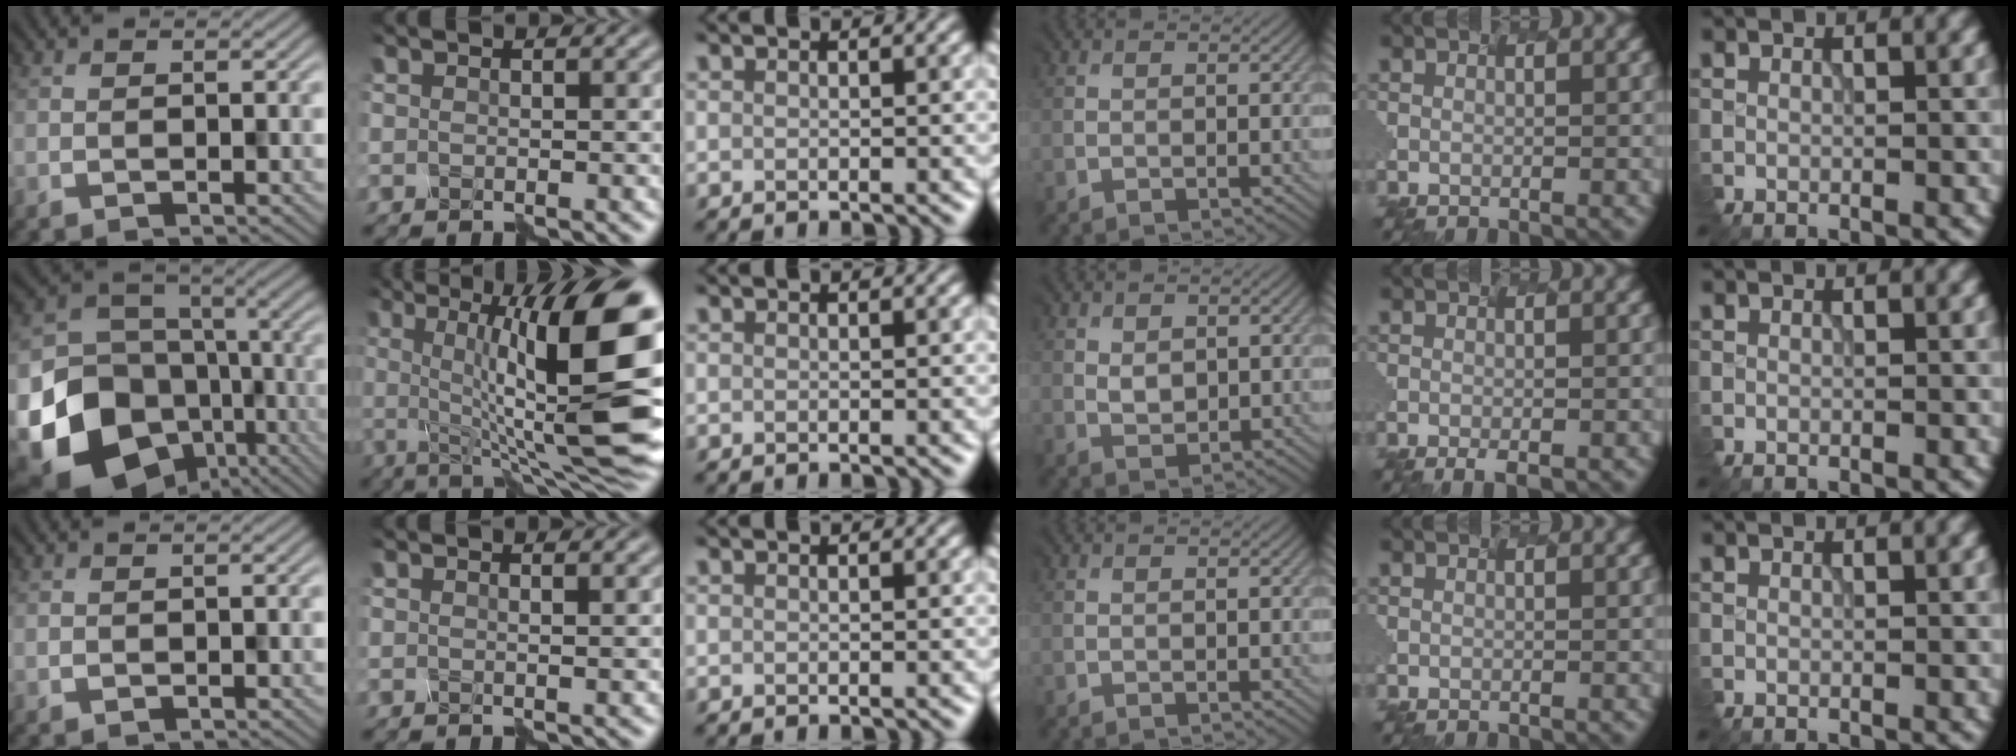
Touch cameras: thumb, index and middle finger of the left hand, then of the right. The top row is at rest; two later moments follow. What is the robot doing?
{"motion": "disassemble", "object": "puzzle pieces"}